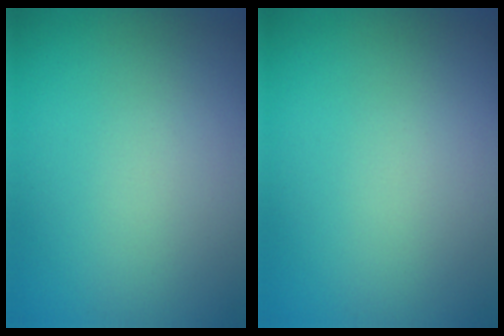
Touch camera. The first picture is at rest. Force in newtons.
{"total": 0.0}